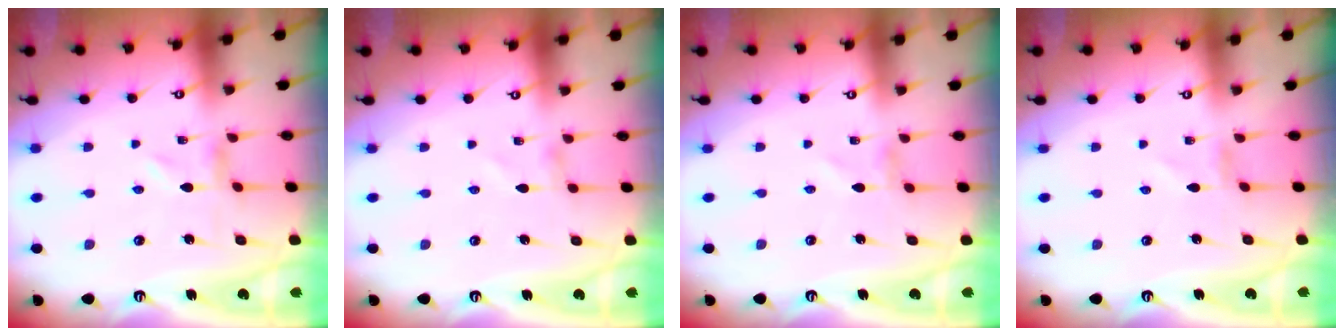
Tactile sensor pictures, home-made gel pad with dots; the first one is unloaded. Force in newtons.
{"total": 1.1, "press": 1.1, "slide": 0.1}
{"total": 1.0, "press": 1.0, "slide": 0.1}
{"total": 0.7, "press": 0.6, "slide": 0.3}